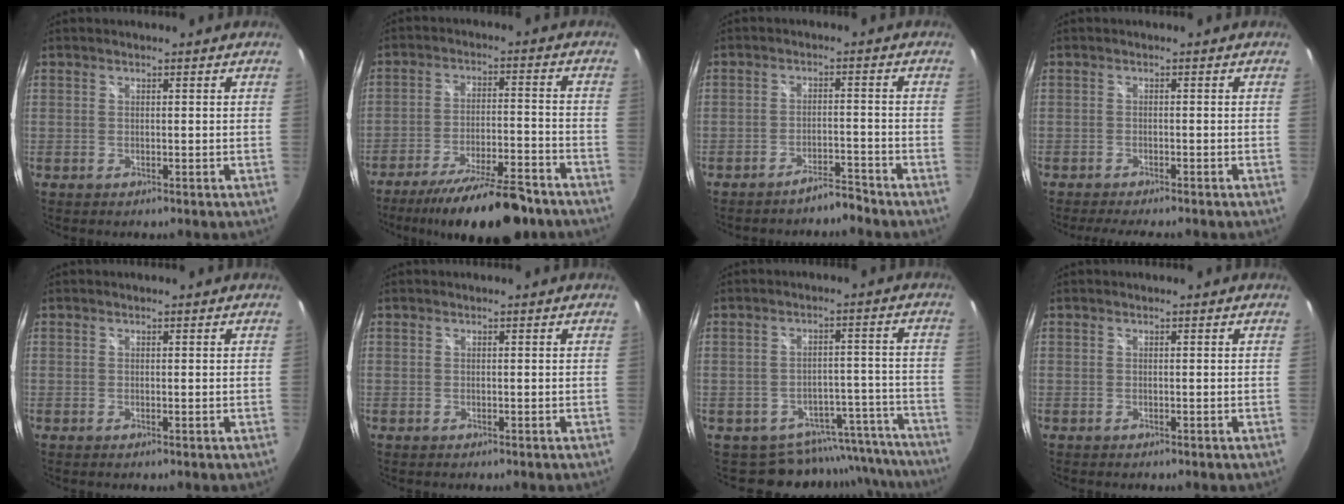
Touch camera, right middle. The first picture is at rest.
{"total": 17.2, "force": [-14.0, 3.4, 9.4], "torque": [-0.171, -0.022, -0.211]}
{"total": 3.5, "force": [-3.4, 0.2, 0.8], "torque": [-0.022, 0.001, -0.051]}
{"total": 5.5, "force": [-4.8, 0.9, 2.6], "torque": [-0.056, -0.017, -0.073]}
{"total": 0.0}
{"total": 0.0}
{"total": 14.2, "force": [-13.0, 5.6, 1.0], "torque": [0.000, 0.052, -0.155]}
{"total": 0.0}